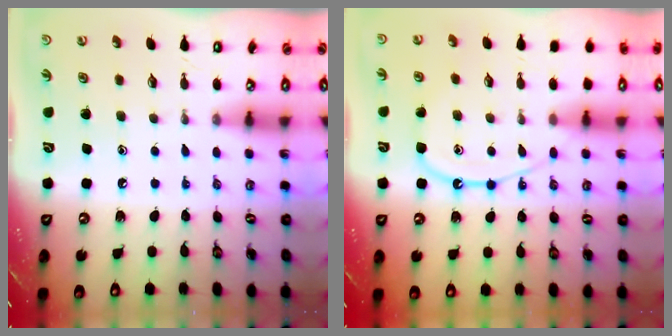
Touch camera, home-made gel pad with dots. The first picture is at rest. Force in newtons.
{"total": 11.8, "press": 11.8, "slide": 1.1}